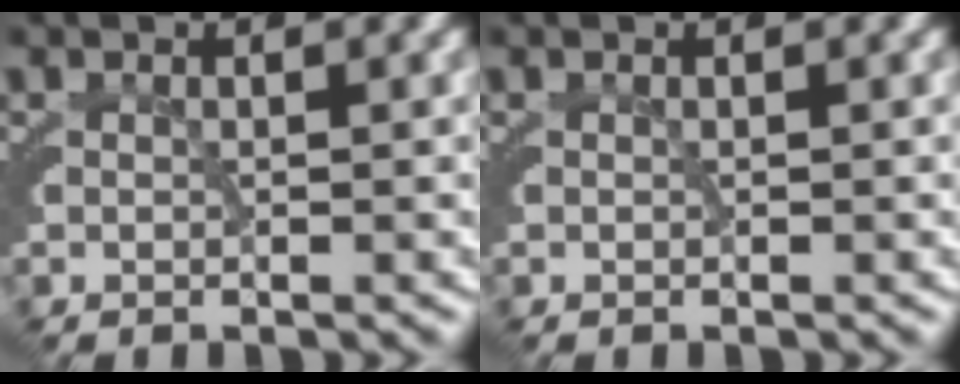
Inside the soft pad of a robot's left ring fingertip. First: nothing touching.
{"total": 0.0}